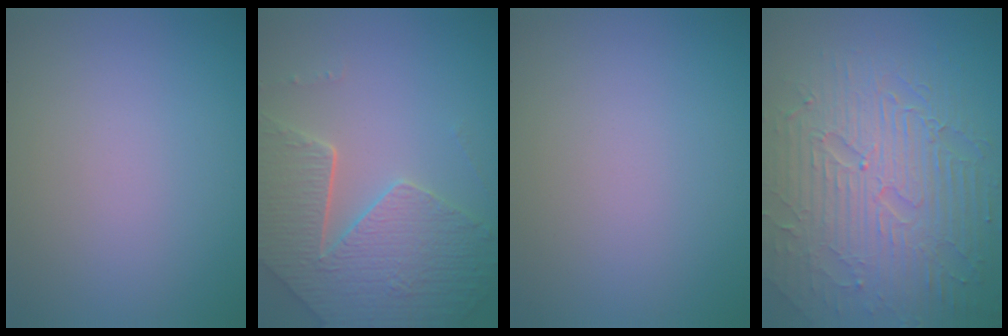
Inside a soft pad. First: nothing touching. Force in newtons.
{"total": 6.5, "press": 5.2, "slide": 3.8}
{"total": 0.0}
{"total": 9.0, "press": 6.2, "slide": 6.6}